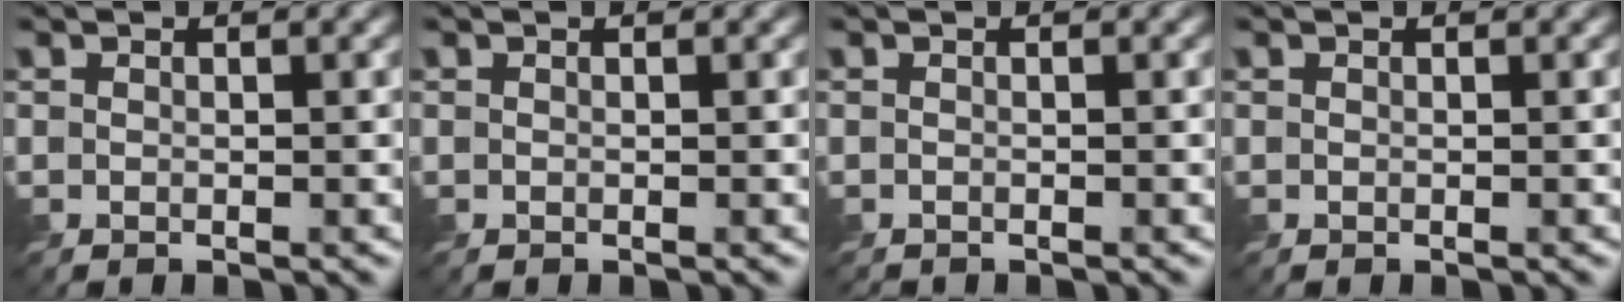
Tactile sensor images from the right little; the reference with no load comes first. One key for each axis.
{"total": 0.0}
{"total": 0.8, "fx": -0.8, "fy": 0.0, "fz": 0.0, "tx": 0.003, "ty": -0.005, "tz": -0.013}
{"total": 0.0}